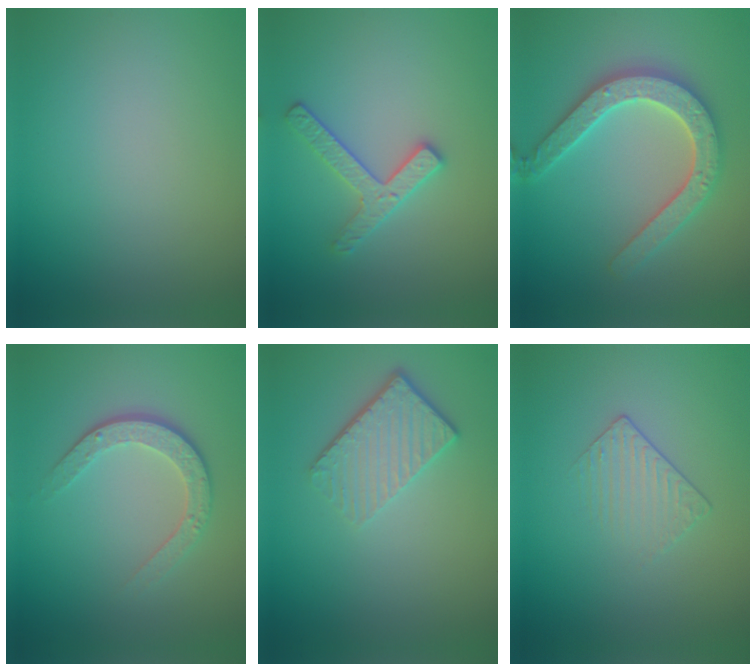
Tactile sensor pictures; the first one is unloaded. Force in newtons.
{"total": 2.6, "press": 2.5, "slide": 0.6}
{"total": 5.2, "press": 5.1, "slide": 0.9}
{"total": 3.5, "press": 2.6, "slide": 2.3}
{"total": 3.6, "press": 2.7, "slide": 2.4}
{"total": 1.4, "press": 0.9, "slide": 1.1}